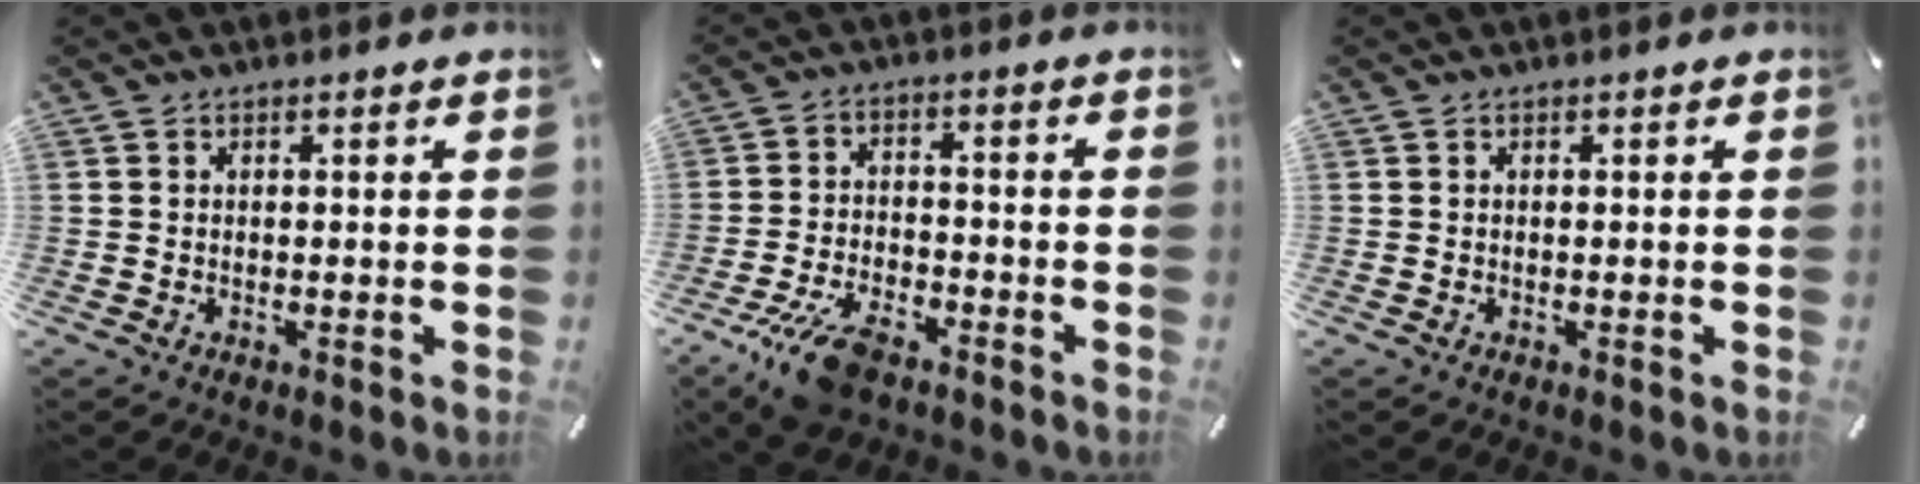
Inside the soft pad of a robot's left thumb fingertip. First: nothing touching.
{"total": 9.9, "force": [-6.5, 4.4, 6.1], "torque": [-0.124, 0.030, -0.118]}
{"total": 0.0}